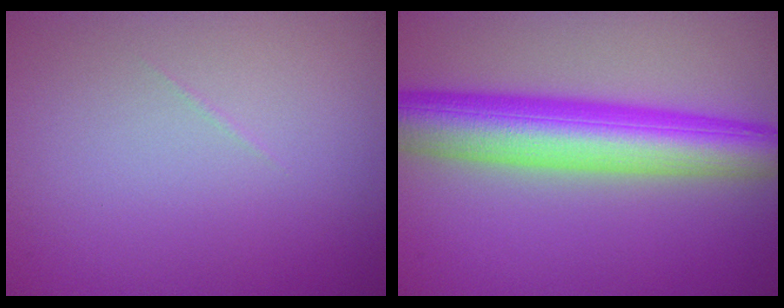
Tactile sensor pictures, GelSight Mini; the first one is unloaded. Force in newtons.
{"total": 9.2, "press": 9.2, "slide": 0.3}